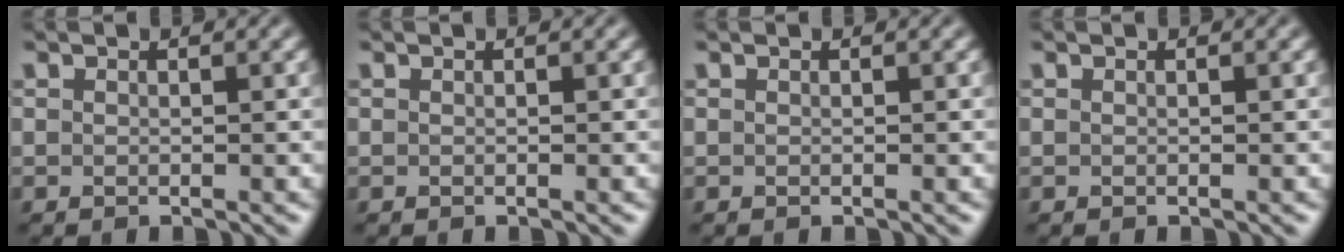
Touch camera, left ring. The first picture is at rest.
{"total": 0.0}
{"total": 0.0}
{"total": 0.0}